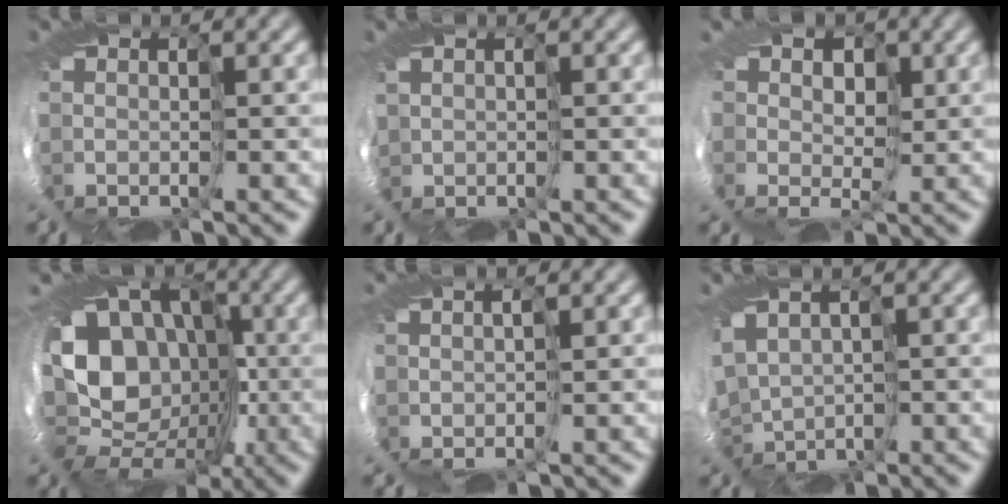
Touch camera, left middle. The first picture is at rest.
{"total": 0.9, "force": [0.5, -0.4, -0.6], "torque": [0.012, 0.003, -0.006]}
{"total": 3.0, "force": [1.9, 1.9, 1.3], "torque": [-0.001, 0.014, -0.010]}
{"total": 15.9, "force": [0.3, 13.7, 8.1], "torque": [-0.113, 0.011, -0.055]}
{"total": 1.6, "force": [0.6, -1.4, -0.7], "torque": [0.017, 0.015, 0.004]}
{"total": 3.2, "force": [-0.4, 2.2, 2.3], "torque": [-0.036, -0.017, -0.004]}